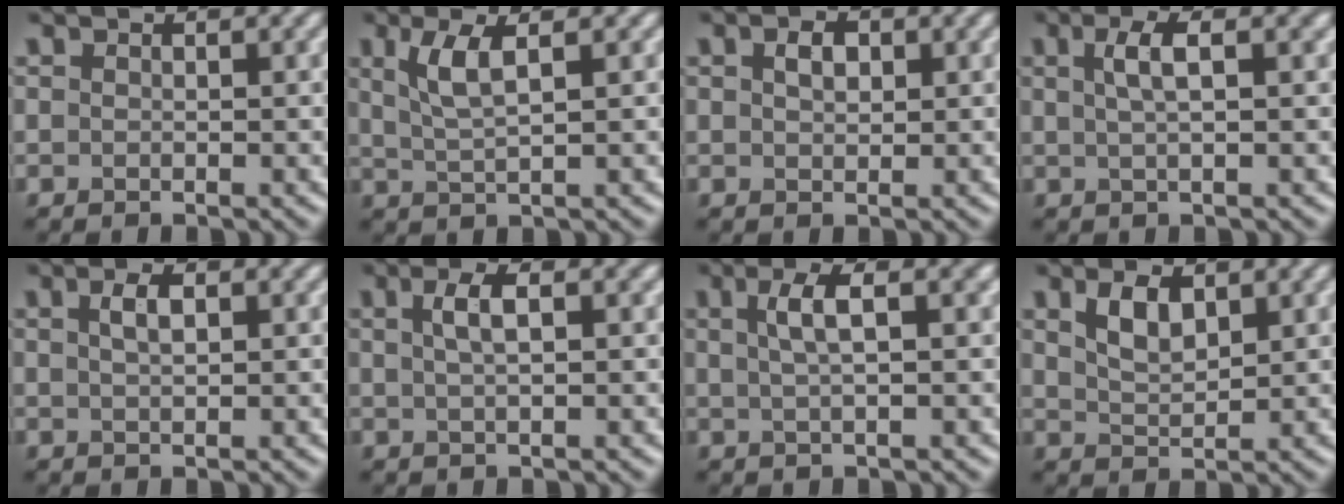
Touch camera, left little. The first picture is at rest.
{"total": 3.3, "force": [1.2, 0.8, 2.9], "torque": [-0.062, 0.000, 0.027]}
{"total": 1.9, "force": [0.6, 1.2, 1.3], "torque": [-0.025, 0.003, 0.010]}
{"total": 3.1, "force": [0.9, 1.0, 2.8], "torque": [-0.041, 0.008, 0.014]}
{"total": 2.0, "force": [0.8, 0.8, 1.6], "torque": [-0.032, 0.004, 0.015]}
{"total": 2.8, "force": [0.9, 0.9, 2.5], "torque": [-0.038, 0.008, 0.015]}
{"total": 3.6, "force": [1.0, 1.1, 3.3], "torque": [-0.049, 0.010, 0.015]}
{"total": 3.0, "force": [1.6, 1.5, 2.1], "torque": [-0.046, 0.000, 0.034]}